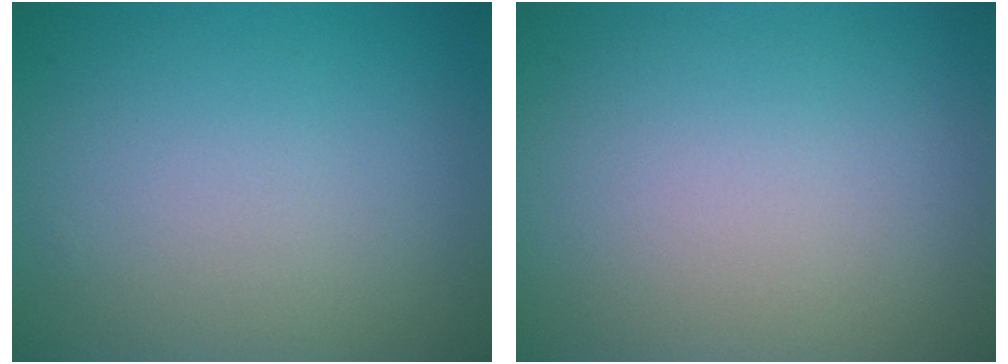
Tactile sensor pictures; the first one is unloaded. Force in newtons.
{"total": 0.0}